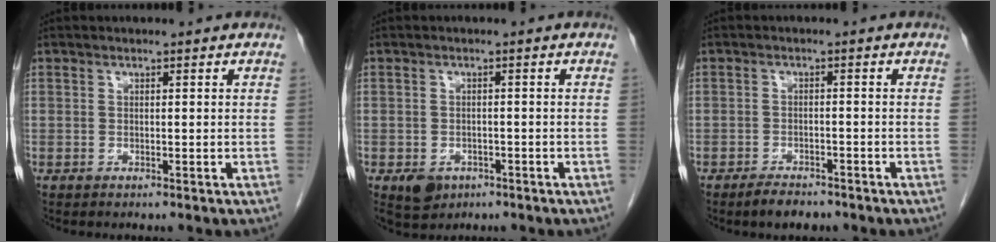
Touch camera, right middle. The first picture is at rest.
{"total": 3.8, "force": [-2.0, 2.8, 1.6], "torque": [-0.028, 0.000, -0.022]}
{"total": 3.3, "force": [-2.7, 1.3, 1.4], "torque": [-0.030, -0.003, -0.039]}